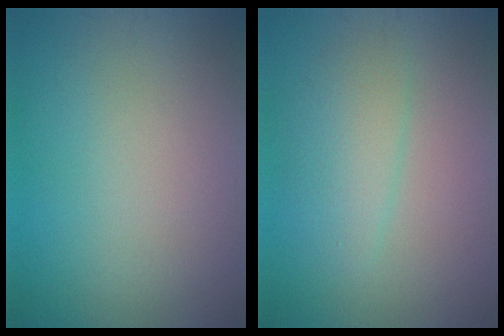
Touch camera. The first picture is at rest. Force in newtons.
{"total": 2.6, "press": 2.6, "slide": 0.1}